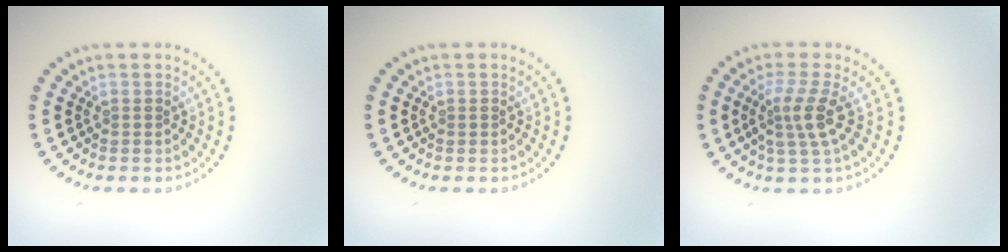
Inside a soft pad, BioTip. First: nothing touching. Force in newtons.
{"total": 0.0}
{"total": 2.9, "press": 2.2, "slide": 1.9}